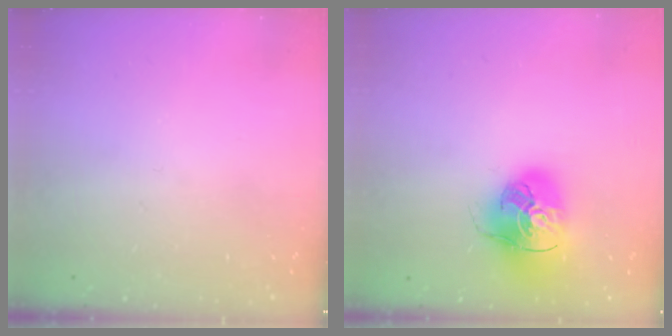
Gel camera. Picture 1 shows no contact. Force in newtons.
{"total": 16.4, "press": 16.2, "slide": 2.5}